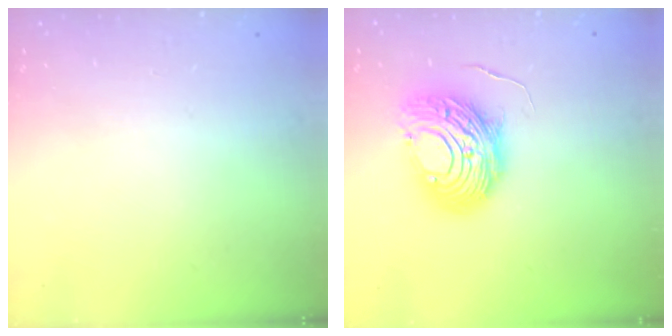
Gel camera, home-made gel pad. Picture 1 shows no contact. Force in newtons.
{"total": 12.3, "press": 12.2, "slide": 0.9}